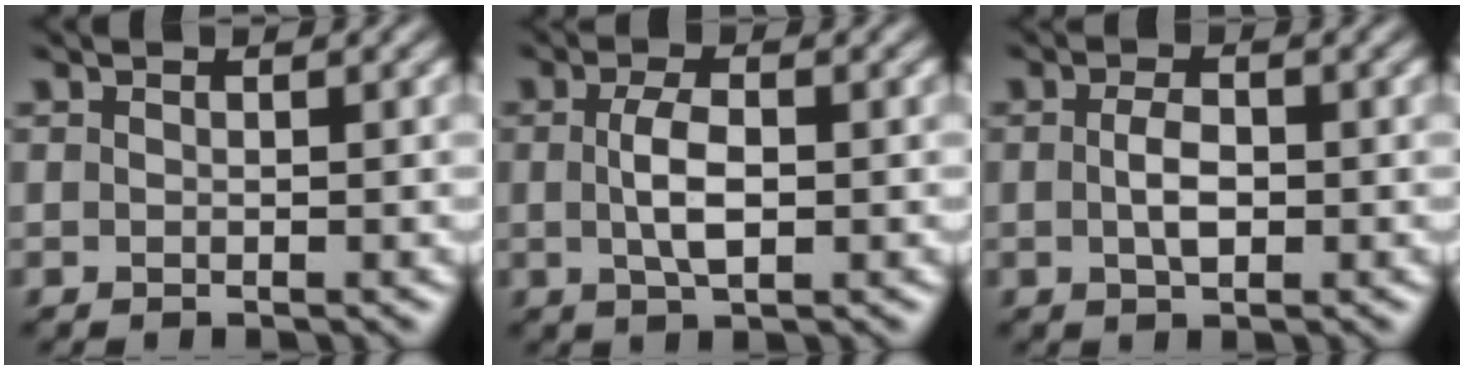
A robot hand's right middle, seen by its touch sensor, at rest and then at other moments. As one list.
[{"total": 3.4, "force": [0.0, 1.2, 3.1], "torque": [-0.067, -0.001, -0.001]}, {"total": 2.4, "force": [-0.1, 1.2, 2.1], "torque": [-0.046, -0.001, -0.002]}]